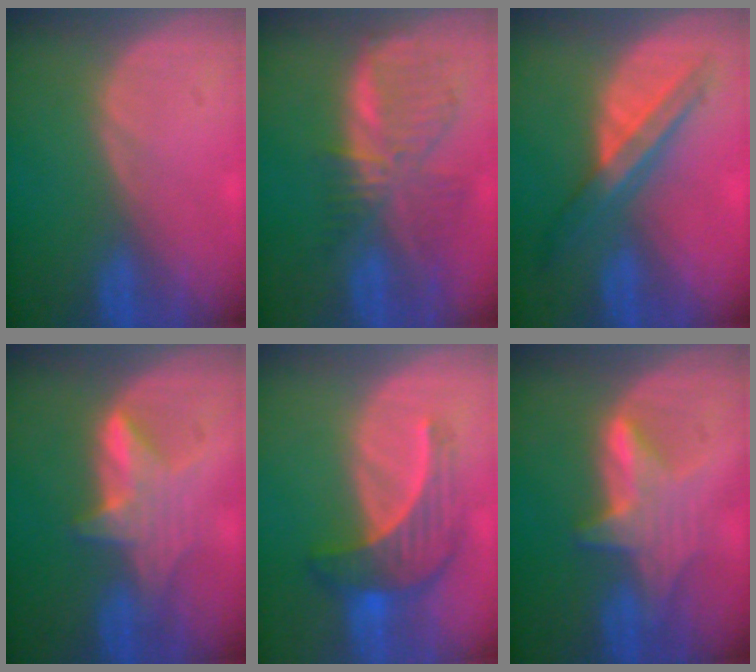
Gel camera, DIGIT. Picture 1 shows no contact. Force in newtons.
{"total": 8.7, "press": 7.5, "slide": 4.3}
{"total": 7.1, "press": 6.0, "slide": 3.9}
{"total": 5.5, "press": 5.5, "slide": 0.2}
{"total": 7.3, "press": 6.7, "slide": 2.9}
{"total": 6.3, "press": 6.1, "slide": 1.7}